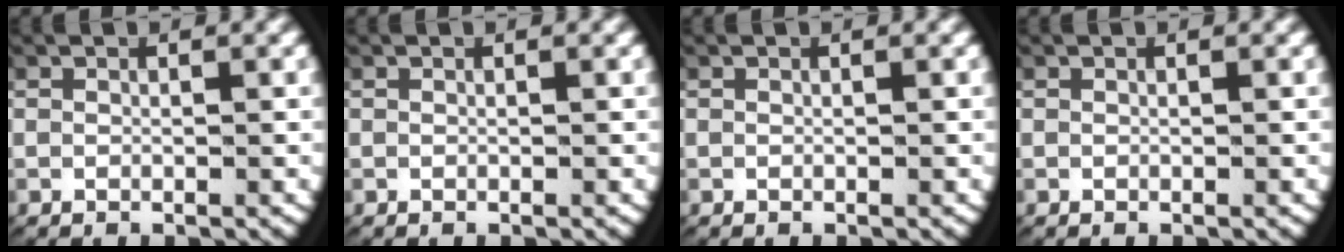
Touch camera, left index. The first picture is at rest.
{"total": 0.0}
{"total": 0.0}
{"total": 0.0}